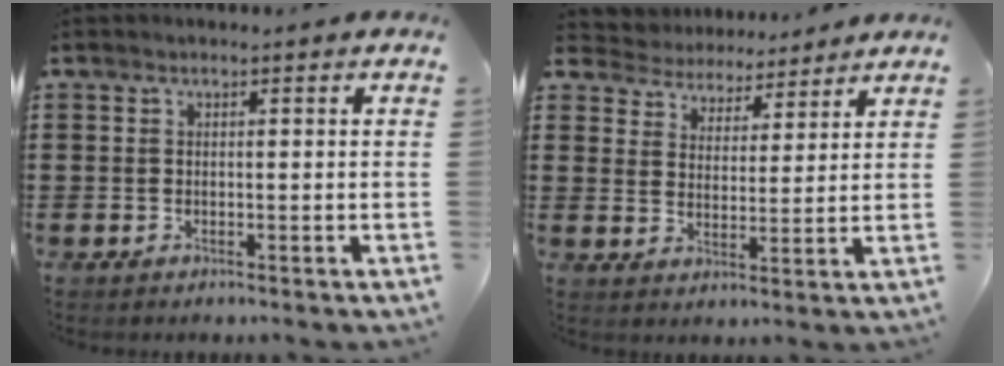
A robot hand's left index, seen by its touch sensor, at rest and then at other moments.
{"total": 4.4, "force": [4.2, 1.0, -0.7], "torque": [-0.016, -0.026, 0.072]}